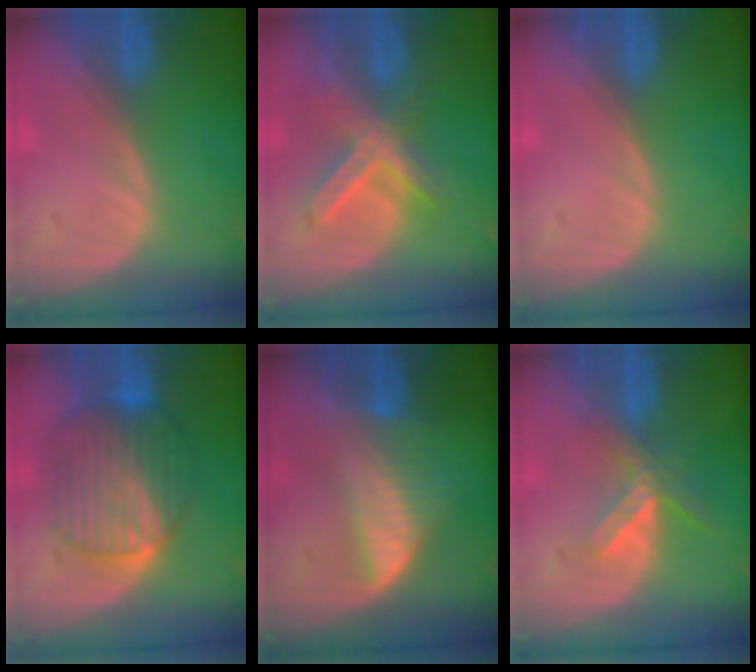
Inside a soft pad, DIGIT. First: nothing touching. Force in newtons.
{"total": 7.4, "press": 6.2, "slide": 4.0}
{"total": 0.0}
{"total": 9.5, "press": 9.4, "slide": 0.9}
{"total": 6.7, "press": 5.9, "slide": 3.2}
{"total": 5.4, "press": 4.9, "slide": 2.4}